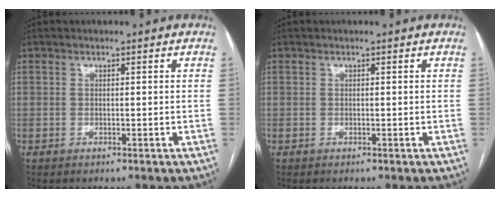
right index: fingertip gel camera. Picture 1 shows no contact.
{"total": 0.0}